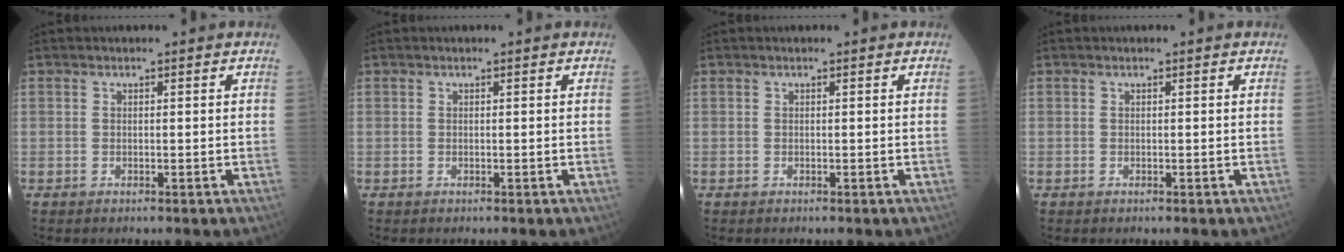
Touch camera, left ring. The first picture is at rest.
{"total": 0.0}
{"total": 0.0}
{"total": 0.0}